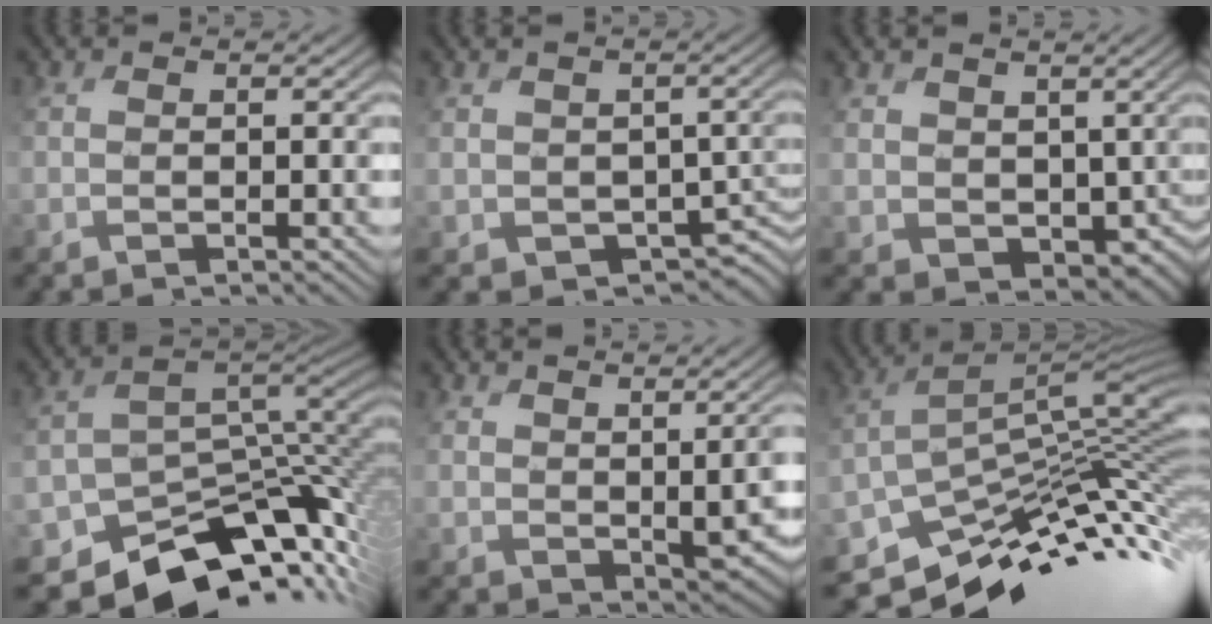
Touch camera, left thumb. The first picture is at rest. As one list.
[{"total": 2.9, "force": [-0.5, 2.7, 0.7], "torque": [-0.023, -0.018, 0.003]}, {"total": 3.5, "force": [1.2, 3.2, 0.7], "torque": [-0.033, -0.023, 0.037]}, {"total": 10.8, "force": [-7.7, 6.4, 4.1], "torque": [-0.097, -0.034, -0.100]}, {"total": 2.2, "force": [1.0, 1.2, 1.6], "torque": [-0.031, -0.011, 0.034]}, {"total": 10.3, "force": [-6.7, 3.4, 7.0], "torque": [-0.147, -0.012, -0.110]}]